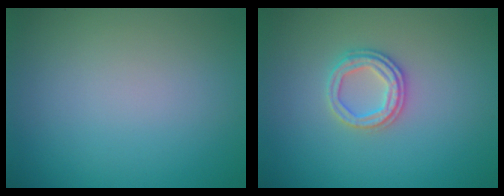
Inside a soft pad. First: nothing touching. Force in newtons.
{"total": 2.5, "press": 2.4, "slide": 0.6}